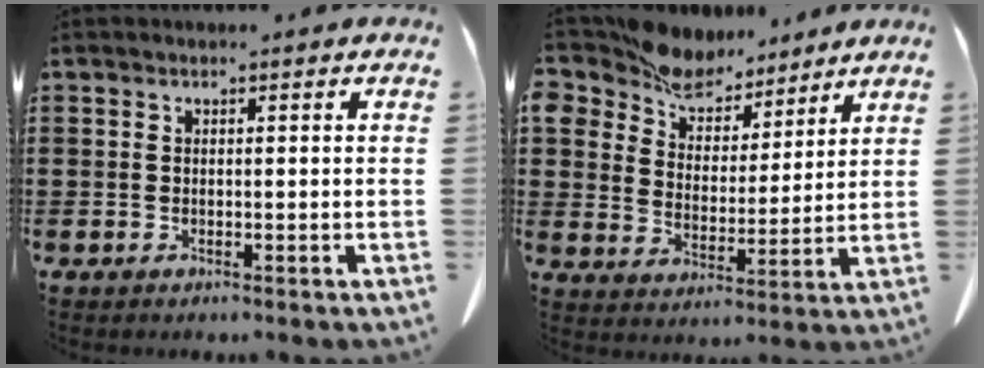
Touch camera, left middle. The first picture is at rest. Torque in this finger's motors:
{"motor_torque": [1.25, 0.15, 0.78, 0.21]}